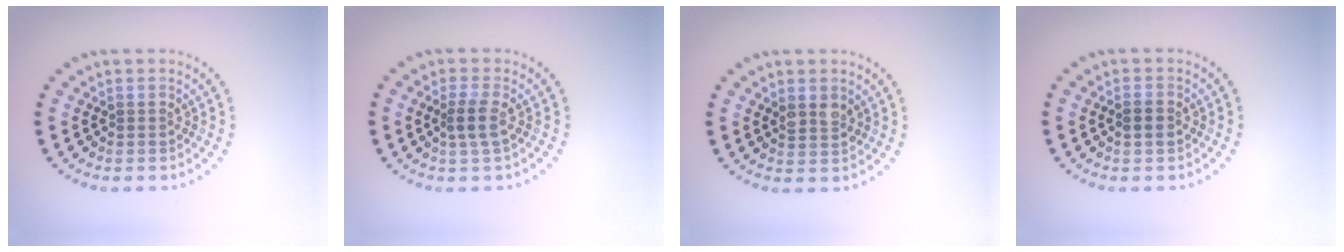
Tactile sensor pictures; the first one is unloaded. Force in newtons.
{"total": 2.0, "press": 1.6, "slide": 1.1}
{"total": 1.7, "press": 1.7, "slide": 0.4}
{"total": 1.3, "press": 1.3, "slide": 0.3}